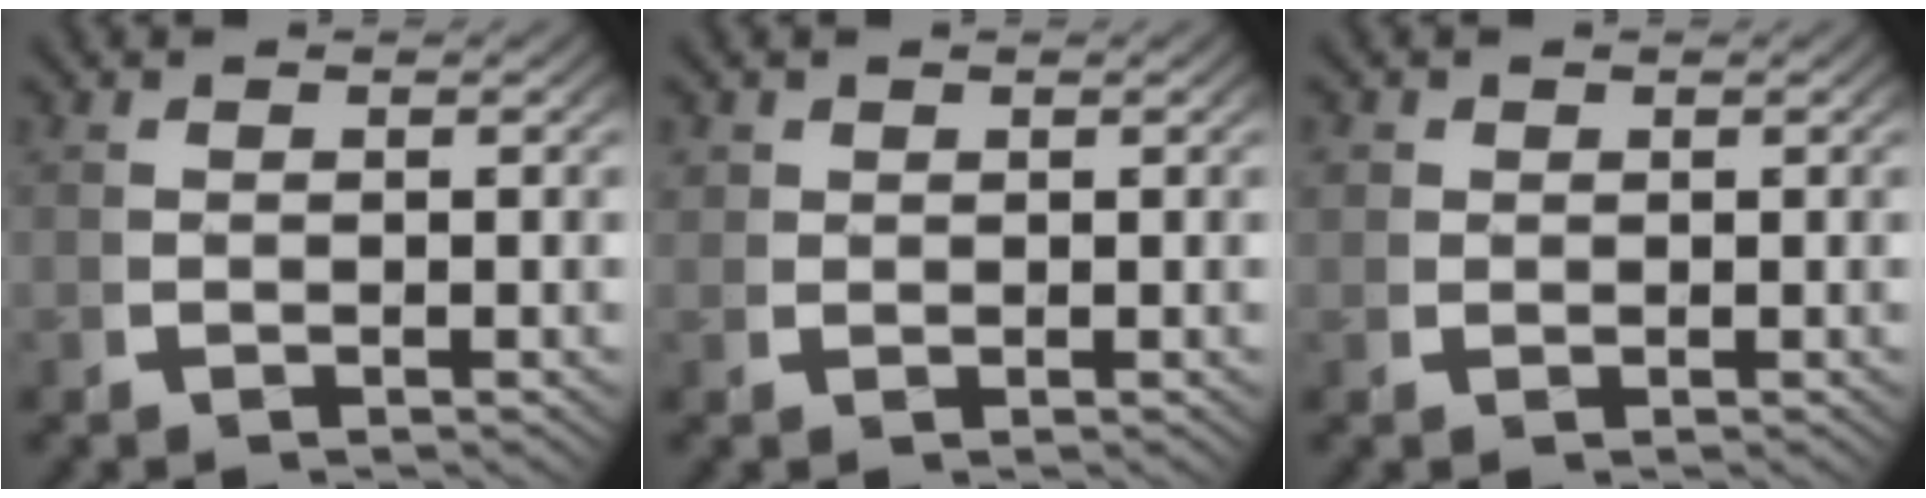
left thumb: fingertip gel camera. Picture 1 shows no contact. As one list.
[{"total": 1.1, "force": [0.8, 0.7, -0.1], "torque": [-0.001, -0.007, 0.022]}, {"total": 1.4, "force": [0.6, 1.2, 0.0], "torque": [-0.007, -0.011, 0.016]}]